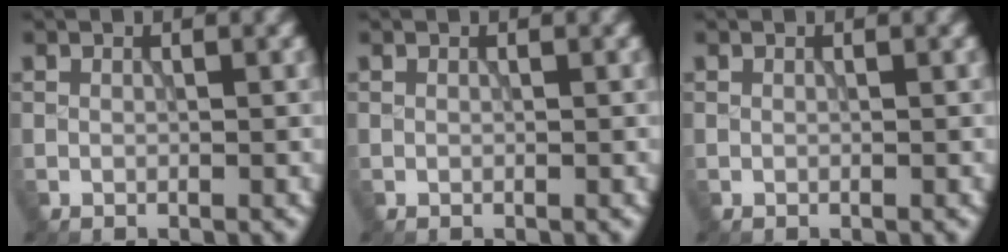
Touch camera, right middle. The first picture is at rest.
{"total": 0.0}
{"total": 0.0}